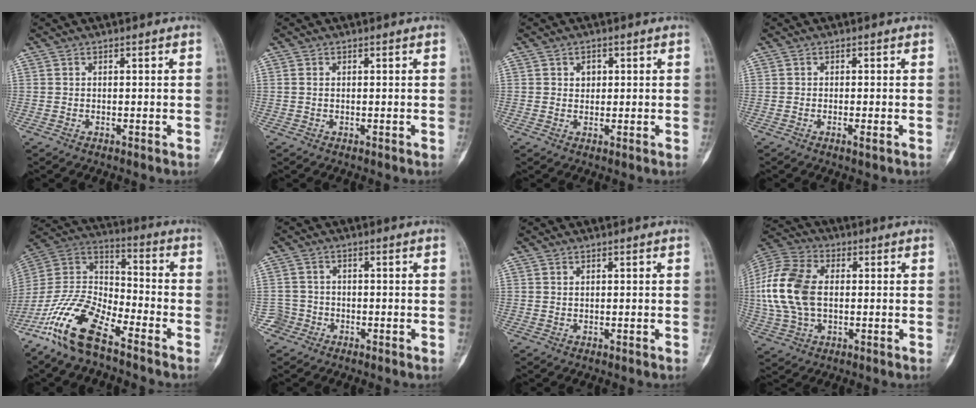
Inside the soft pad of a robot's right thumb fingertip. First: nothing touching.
{"total": 0.8, "force": [0.2, 0.5, 0.6], "torque": [-0.017, 0.003, 0.006]}
{"total": 2.0, "force": [0.6, 1.7, 1.0], "torque": [-0.002, -0.001, 0.008]}
{"total": 1.2, "force": [-0.5, 0.2, 1.1], "torque": [-0.019, -0.002, -0.009]}
{"total": 16.2, "force": [-10.8, 5.9, 10.6], "torque": [-0.212, 0.064, -0.213]}
{"total": 2.9, "force": [-1.4, 2.5, -0.5], "torque": [0.022, 0.013, -0.030]}
{"total": 0.6, "force": [0.4, 0.3, 0.3], "torque": [-0.005, 0.000, 0.008]}
{"total": 15.8, "force": [0.8, 9.9, 12.3], "torque": [-0.266, 0.017, 0.015]}